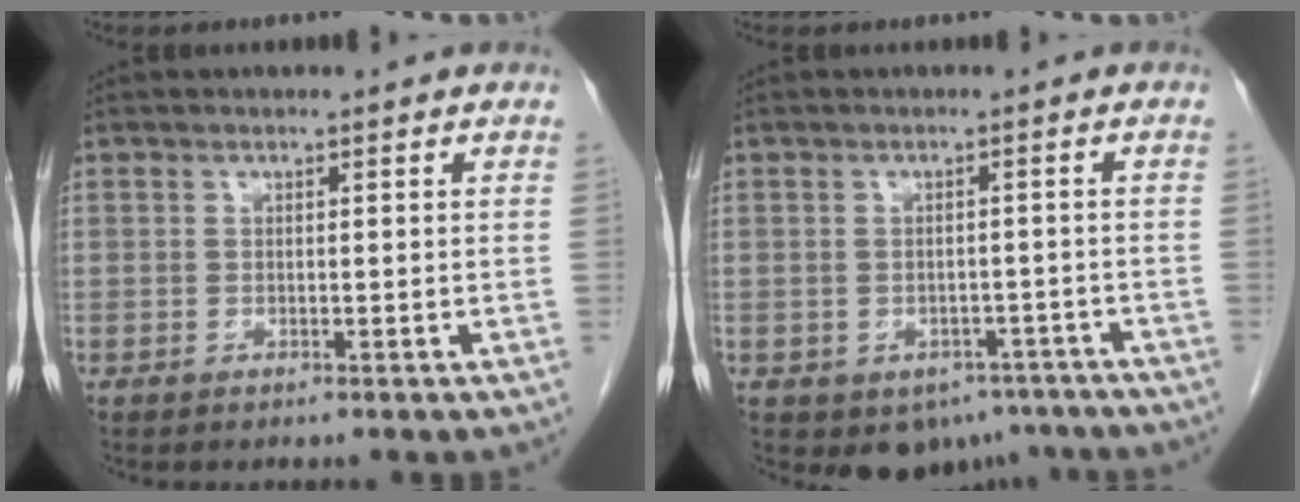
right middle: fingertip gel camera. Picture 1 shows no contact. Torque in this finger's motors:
{"motor_torque": [0.05, -0.05, -0.05, 0.01]}